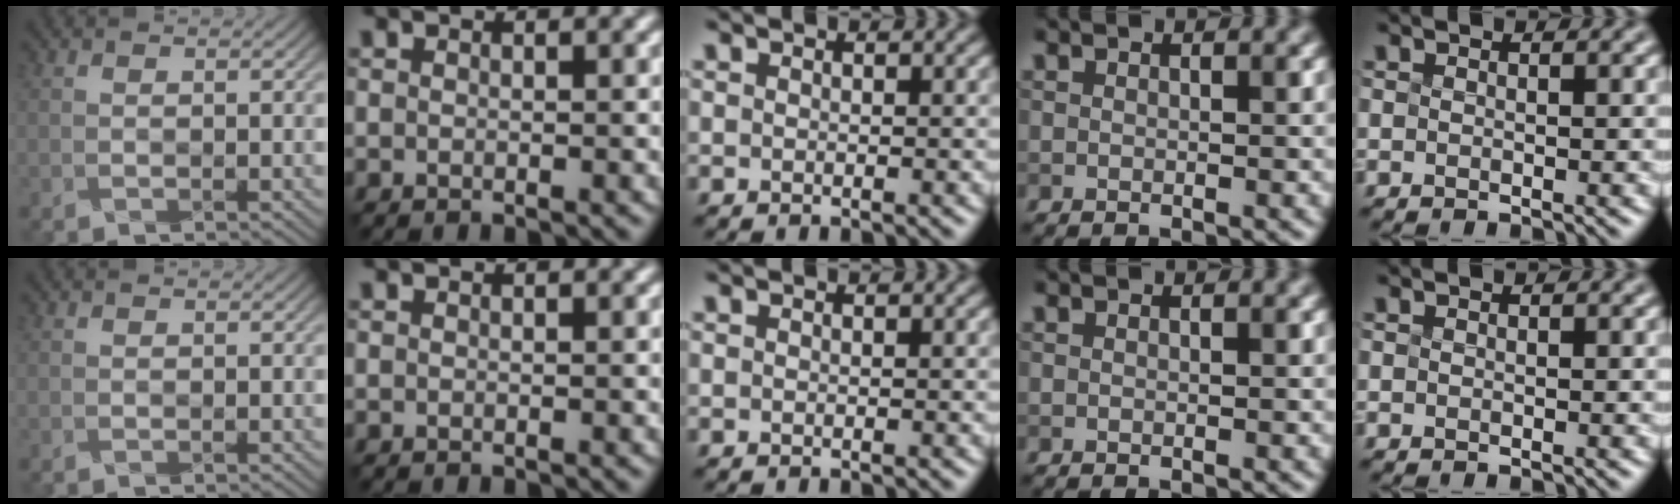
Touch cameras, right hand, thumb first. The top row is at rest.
{}